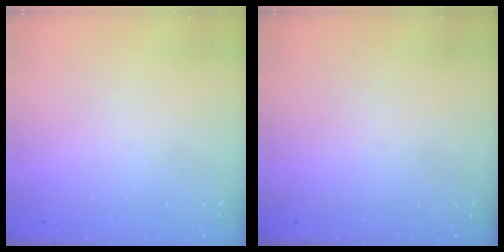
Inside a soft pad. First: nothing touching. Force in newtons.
{"total": 0.0}